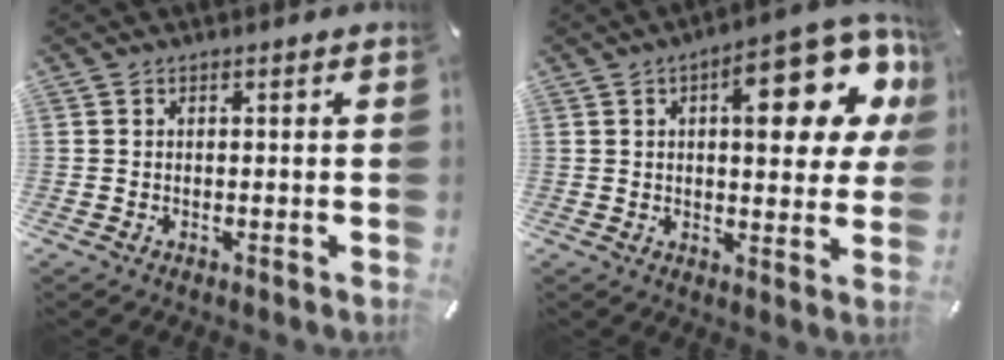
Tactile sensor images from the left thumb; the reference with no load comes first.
{"total": 19.6, "force": [7.6, 8.0, 16.2], "torque": [-0.201, -0.037, 0.112]}